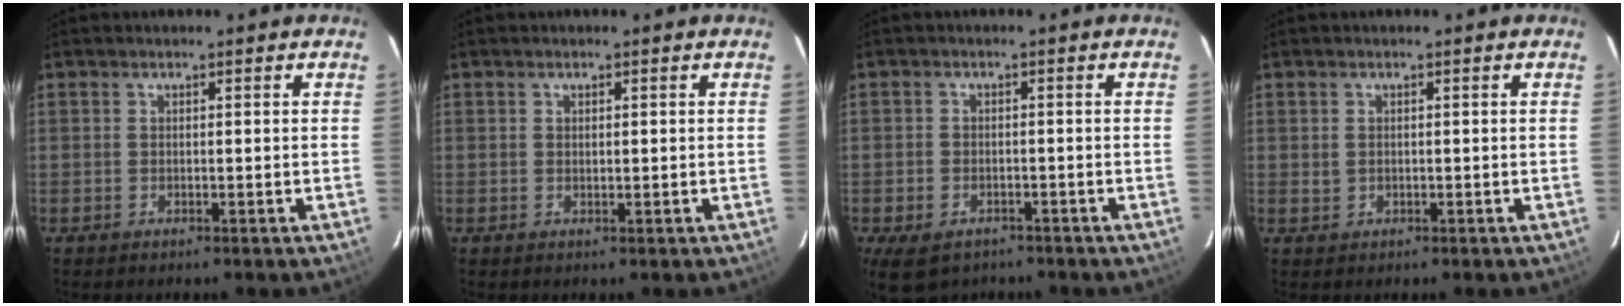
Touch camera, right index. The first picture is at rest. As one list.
[{"total": 0.7, "force": [0.3, 0.4, 0.5], "torque": [-0.009, 0.002, 0.006]}, {"total": 7.9, "force": [-5.0, 4.8, 3.8], "torque": [-0.089, -0.017, -0.074]}, {"total": 1.1, "force": [0.2, 1.0, 0.3], "torque": [-0.005, 0.002, 0.005]}]